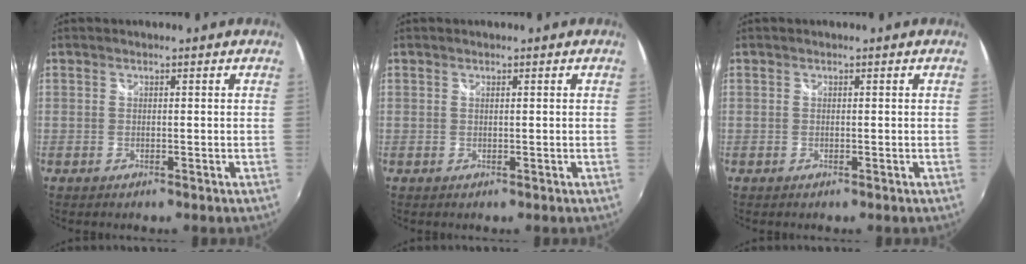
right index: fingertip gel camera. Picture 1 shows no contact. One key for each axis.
{"total": 0.0}
{"total": 0.0}